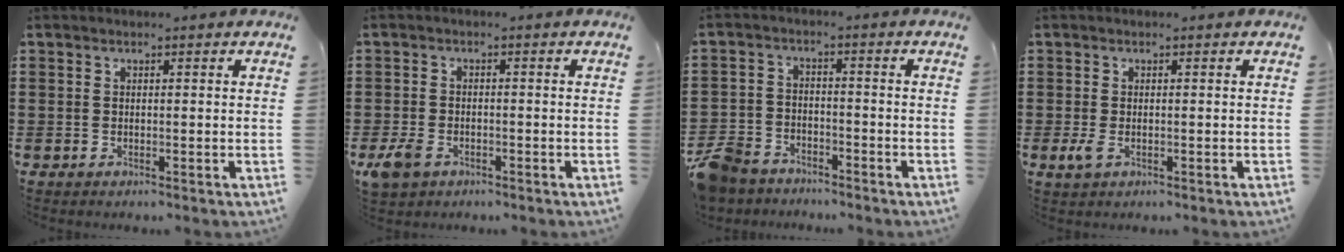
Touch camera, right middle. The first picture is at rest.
{"total": 3.0, "force": [-1.8, 1.6, 1.7], "torque": [-0.059, -0.008, -0.043]}
{"total": 6.8, "force": [-6.1, 2.6, 1.5], "torque": [-0.056, 0.008, -0.130]}
{"total": 1.8, "force": [-0.4, 0.8, 1.6], "torque": [-0.045, -0.007, -0.012]}